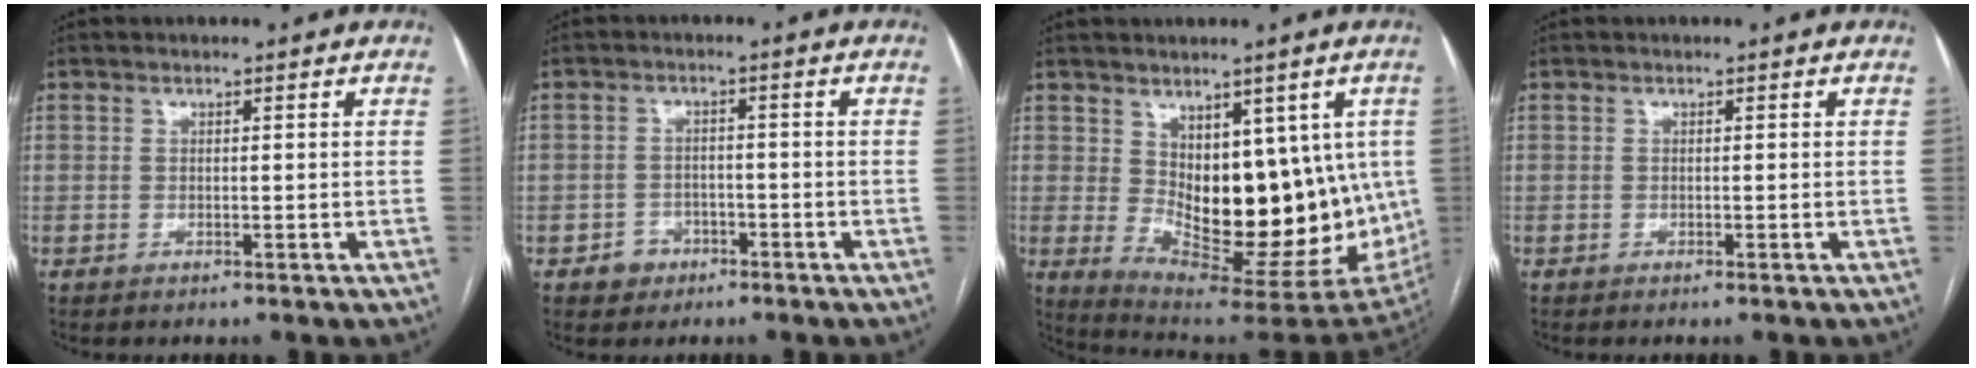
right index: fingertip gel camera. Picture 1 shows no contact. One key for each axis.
{"total": 3.3, "fx": -1.8, "fy": 2.7, "fz": 0.6, "tx": -0.003, "ty": 0.012, "tz": -0.025}
{"total": 17.1, "fx": 0.7, "fy": 7.8, "fz": 15.2, "tx": -0.199, "ty": -0.009, "tz": 0.036}
{"total": 0.0}